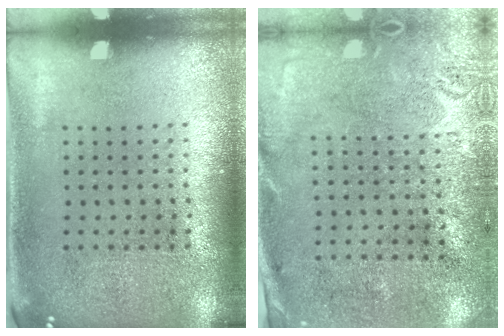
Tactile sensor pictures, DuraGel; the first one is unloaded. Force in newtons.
{"total": 2.7, "press": 2.2, "slide": 1.6}